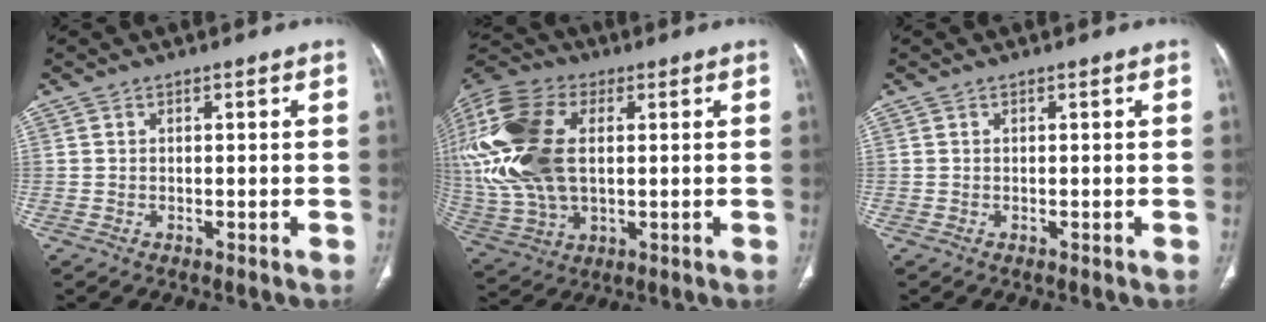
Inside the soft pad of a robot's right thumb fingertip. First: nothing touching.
{"total": 26.6, "force": [4.6, 16.0, 20.7], "torque": [-0.496, 0.013, 0.091]}
{"total": 0.0}